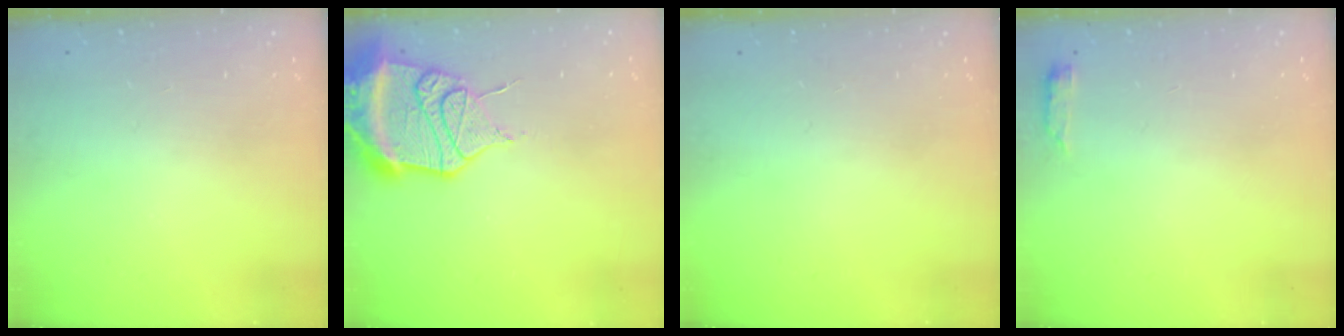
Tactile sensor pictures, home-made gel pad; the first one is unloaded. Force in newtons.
{"total": 18.2, "press": 17.9, "slide": 3.3}
{"total": 0.0}
{"total": 2.9, "press": 2.9, "slide": 0.5}